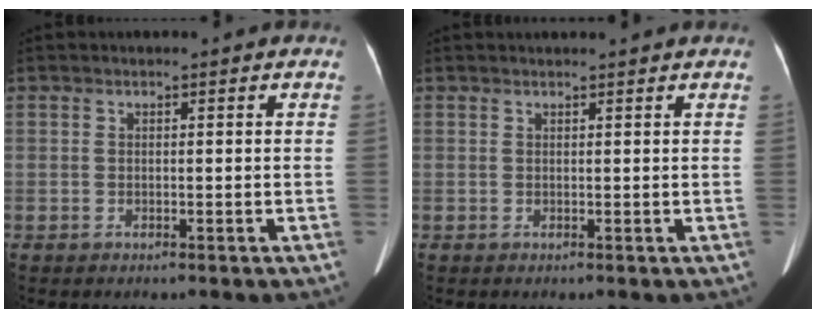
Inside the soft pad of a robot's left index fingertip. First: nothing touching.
{"total": 3.0, "force": [2.9, -0.1, 0.8], "torque": [-0.008, 0.021, 0.035]}